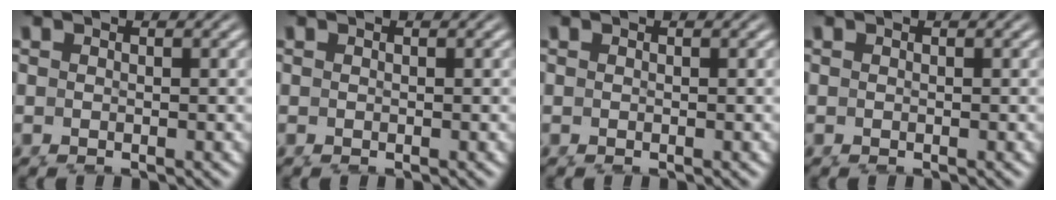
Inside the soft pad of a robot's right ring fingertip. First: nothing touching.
{"total": 0.0}
{"total": 0.0}
{"total": 0.0}